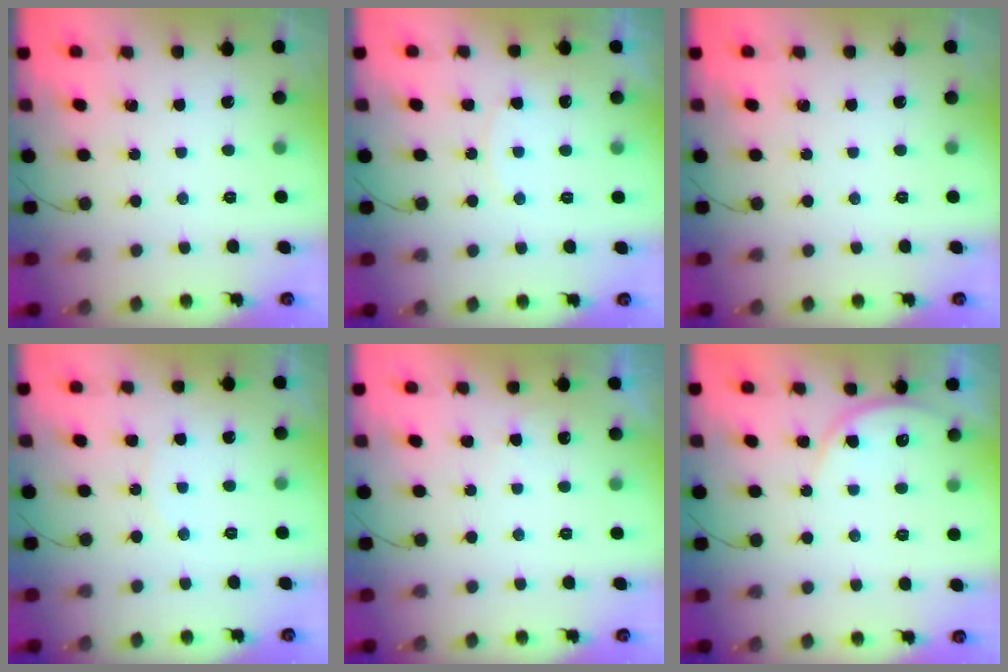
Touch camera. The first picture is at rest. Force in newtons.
{"total": 5.6, "press": 5.6, "slide": 0.5}
{"total": 0.0}
{"total": 3.4, "press": 3.4, "slide": 0.4}
{"total": 3.0, "press": 3.0, "slide": 0.0}
{"total": 6.6, "press": 6.6, "slide": 0.6}